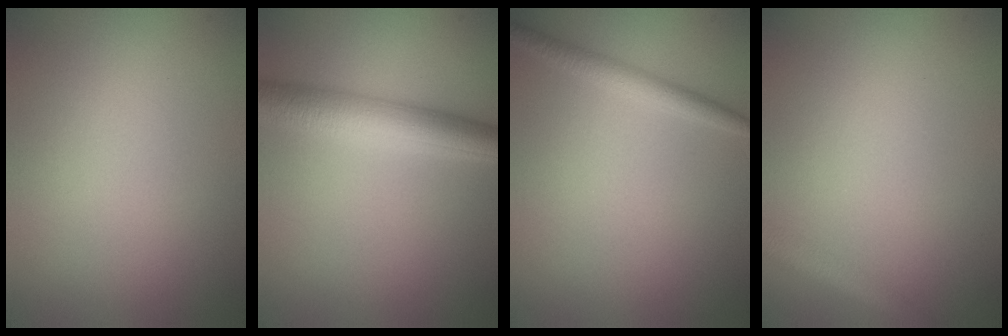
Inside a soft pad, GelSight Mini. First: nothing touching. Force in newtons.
{"total": 4.9, "press": 4.9, "slide": 0.0}
{"total": 1.8, "press": 1.8, "slide": 0.0}
{"total": 1.8, "press": 1.8, "slide": 0.1}